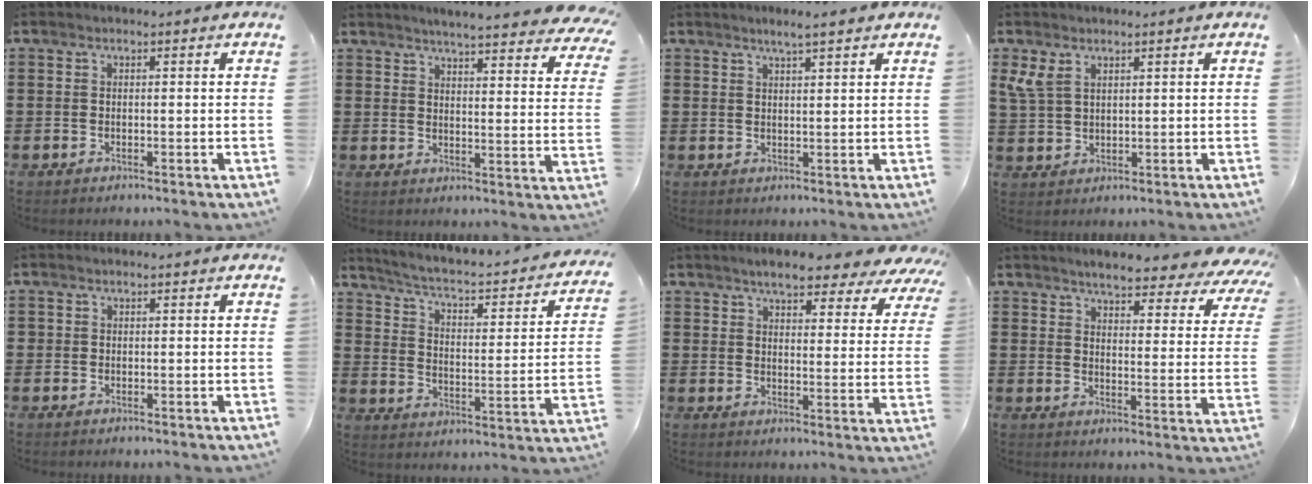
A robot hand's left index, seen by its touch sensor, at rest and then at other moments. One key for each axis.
{"total": 4.9, "fx": 4.6, "fy": -0.4, "fz": 1.5, "tx": -0.041, "ty": -0.029, "tz": 0.079}
{"total": 2.4, "fx": 2.1, "fy": -0.1, "fz": 1.3, "tx": -0.028, "ty": 0.001, "tz": 0.038}
{"total": 3.7, "fx": 2.2, "fy": 2.2, "fz": 2.1, "tx": -0.050, "ty": 0.007, "tz": 0.041}
{"total": 0.6, "fx": 0.3, "fy": 0.5, "fz": 0.1, "tx": -0.004, "ty": 0.004, "tz": 0.005}
{"total": 3.0, "fx": 2.0, "fy": 0.6, "fz": 2.2, "tx": -0.056, "ty": -0.029, "tz": 0.021}
{"total": 6.2, "fx": 5.6, "fy": 0.9, "fz": 2.4, "tx": -0.061, "ty": -0.024, "tz": 0.096}
{"total": 5.5, "fx": 5.1, "fy": 0.3, "fz": 2.0, "tx": -0.054, "ty": -0.034, "tz": 0.084}